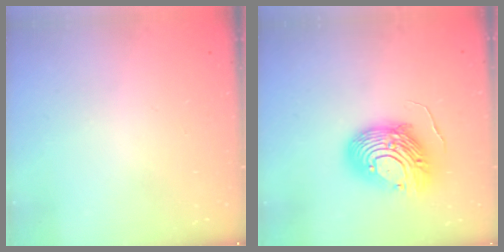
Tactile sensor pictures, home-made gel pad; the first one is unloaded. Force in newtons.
{"total": 19.1, "press": 19.0, "slide": 1.8}